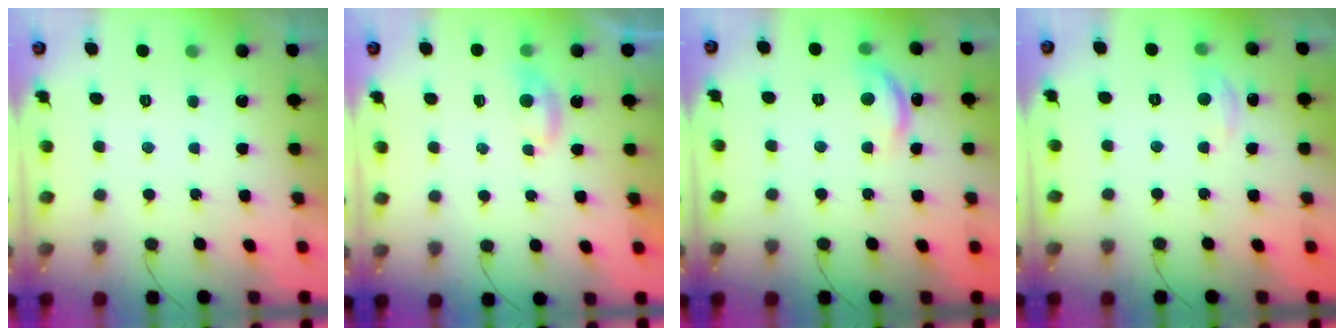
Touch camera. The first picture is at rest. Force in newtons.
{"total": 3.5, "press": 3.5, "slide": 0.4}
{"total": 11.3, "press": 11.3, "slide": 0.8}
{"total": 2.9, "press": 2.9, "slide": 0.3}